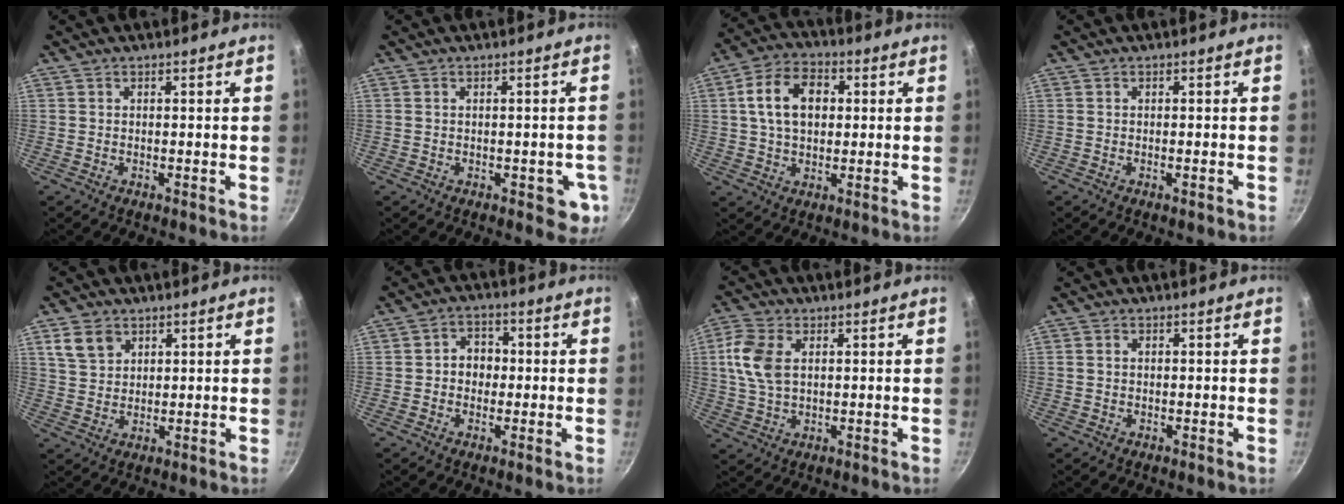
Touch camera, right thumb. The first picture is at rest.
{"total": 5.5, "force": [-1.2, 3.1, 4.4], "torque": [-0.022, 0.006, -0.010]}
{"total": 11.6, "force": [2.0, 8.0, 8.2], "torque": [-0.121, 0.015, 0.025]}
{"total": 0.9, "force": [-0.3, 0.2, 0.8], "torque": [-0.013, 0.001, -0.005]}
{"total": 6.0, "force": [3.1, 4.3, 2.9], "torque": [-0.036, -0.005, 0.065]}
{"total": 5.1, "force": [-0.2, 4.3, 2.6], "torque": [-0.008, 0.011, -0.010]}
{"total": 9.0, "force": [1.9, 5.7, 6.7], "torque": [-0.135, 0.005, 0.033]}
{"total": 1.3, "force": [0.2, 1.0, 0.8], "torque": [-0.014, 0.005, 0.004]}